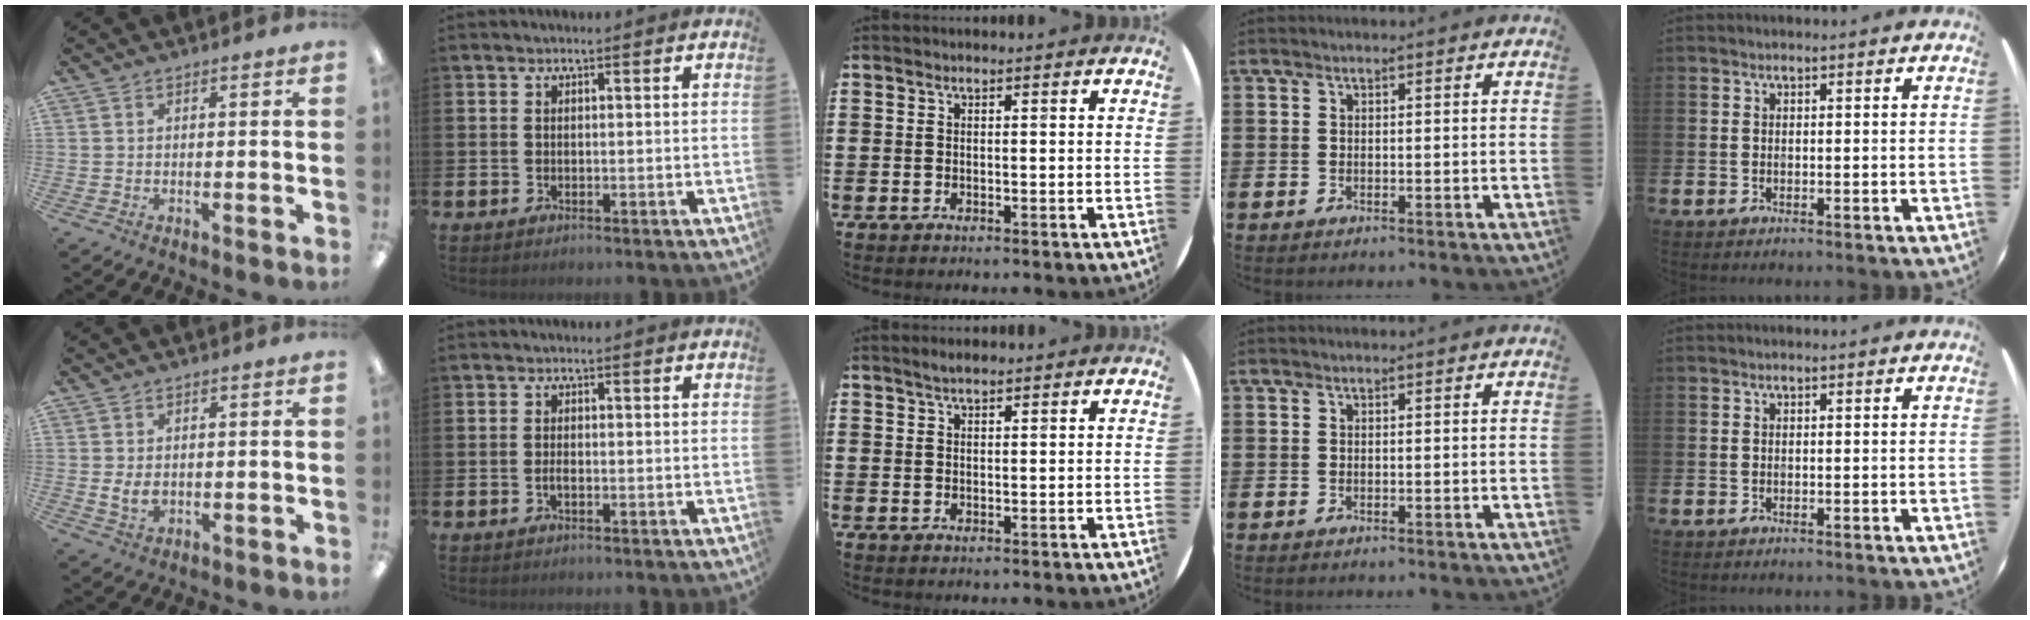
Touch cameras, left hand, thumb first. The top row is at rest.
{"thumb": {"total": 3.8, "force": [0.0, 2.5, 2.9], "torque": [-0.059, -0.005, -0.003]}, "index": {"total": 1.1, "force": [-0.4, 0.4, 0.9], "torque": [-0.019, -0.001, -0.006]}, "middle": {"total": 1.6, "force": [1.3, 0.3, 0.8], "torque": [-0.015, 0.004, 0.023]}}